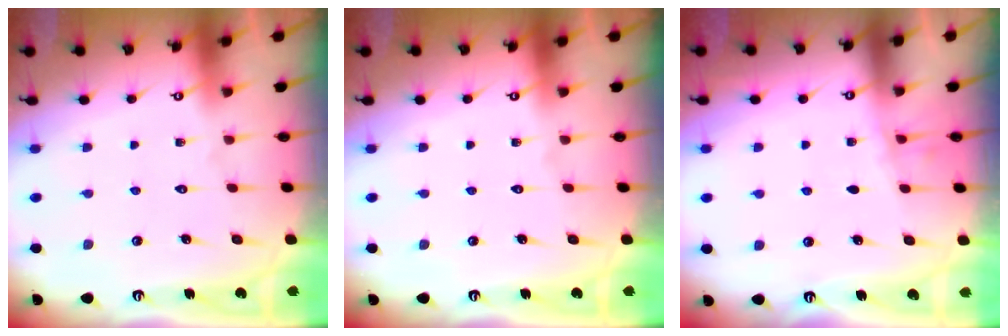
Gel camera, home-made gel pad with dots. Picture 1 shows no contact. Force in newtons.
{"total": 0.0}
{"total": 1.8, "press": 1.7, "slide": 0.3}